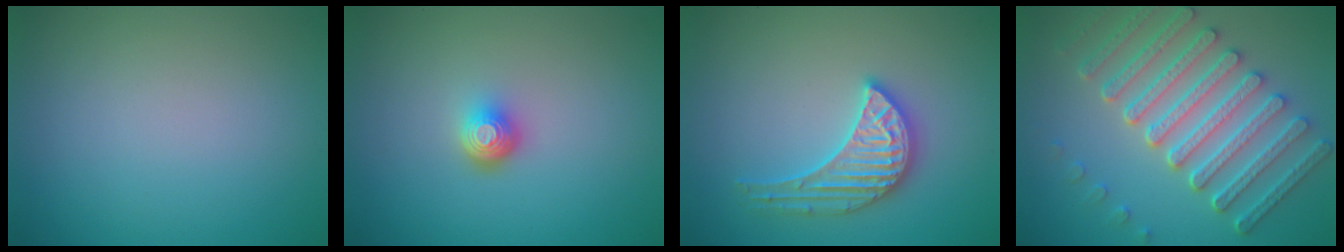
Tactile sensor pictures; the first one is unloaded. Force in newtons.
{"total": 2.3, "press": 1.5, "slide": 1.7}
{"total": 3.6, "press": 3.6, "slide": 0.4}
{"total": 7.9, "press": 6.4, "slide": 4.5}